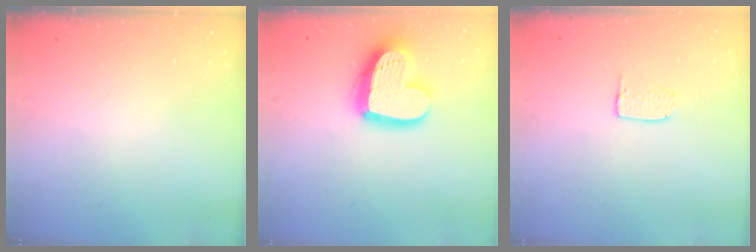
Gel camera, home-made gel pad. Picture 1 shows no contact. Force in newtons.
{"total": 17.0, "press": 17.0, "slide": 1.5}
{"total": 3.6, "press": 3.5, "slide": 0.2}